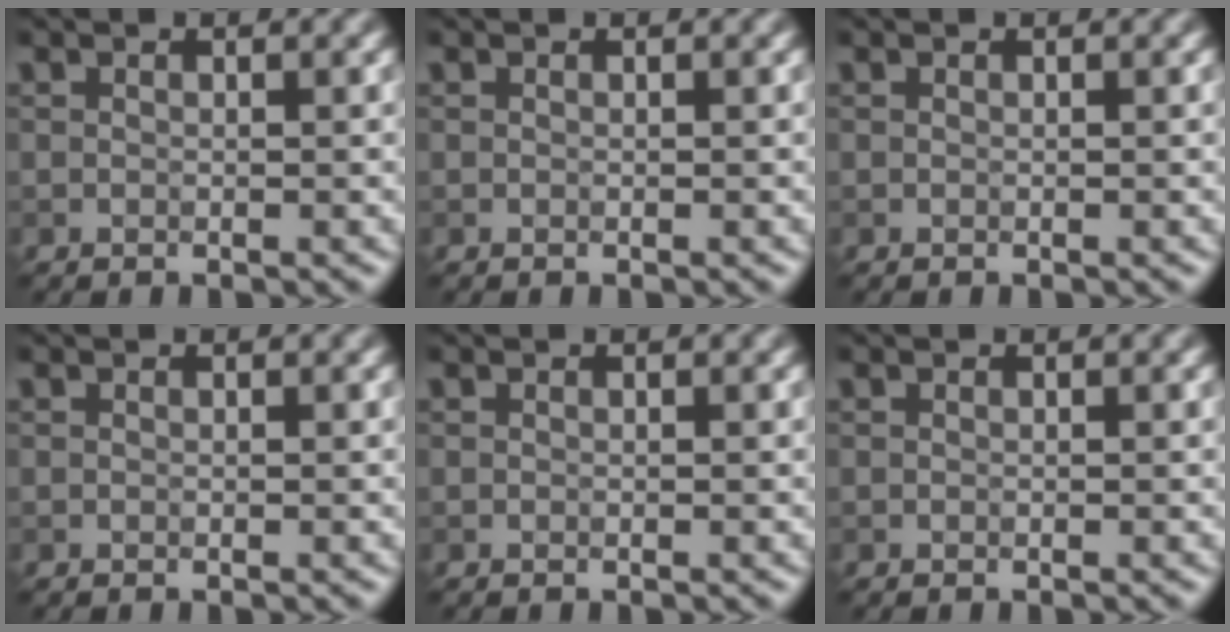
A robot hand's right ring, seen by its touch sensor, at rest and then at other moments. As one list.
[{"total": 0.0}, {"total": 0.0}, {"total": 0.0}, {"total": 0.0}, {"total": 0.0}]